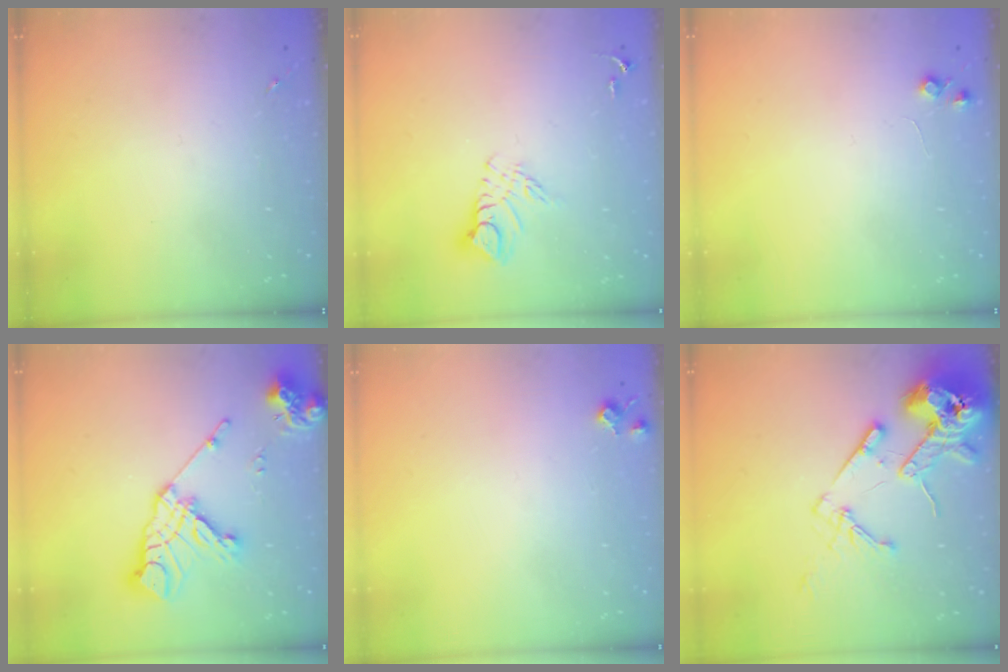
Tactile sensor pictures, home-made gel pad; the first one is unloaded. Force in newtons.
{"total": 9.3, "press": 9.3, "slide": 0.9}
{"total": 4.9, "press": 4.8, "slide": 0.8}
{"total": 16.5, "press": 16.4, "slide": 2.2}
{"total": 5.7, "press": 5.6, "slide": 0.9}
{"total": 16.3, "press": 16.1, "slide": 2.5}